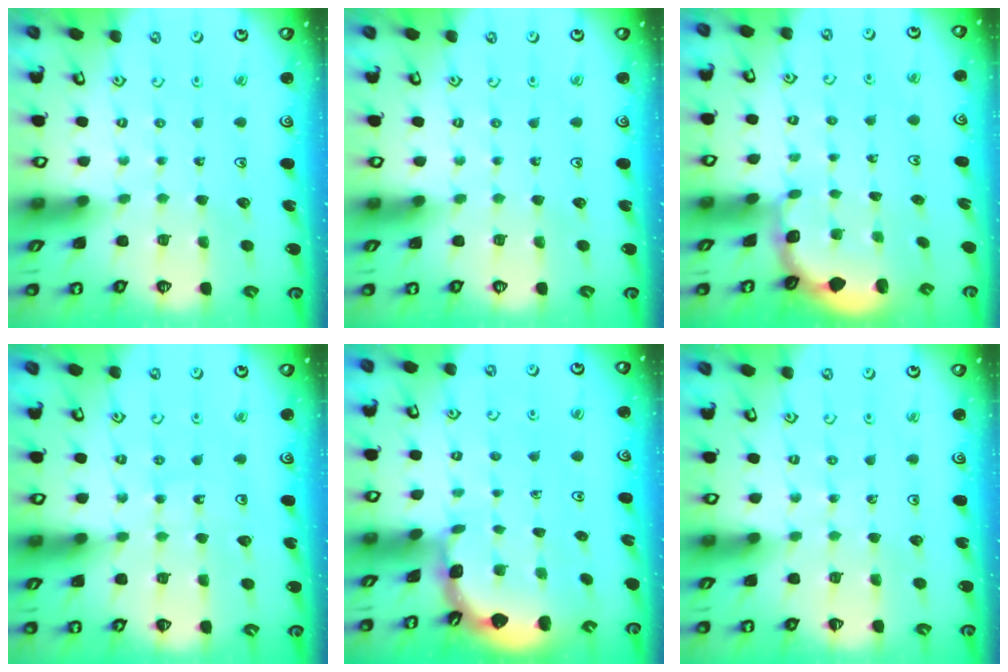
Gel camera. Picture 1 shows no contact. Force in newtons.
{"total": 0.0}
{"total": 1.8, "press": 1.6, "slide": 0.7}
{"total": 8.6, "press": 7.9, "slide": 3.2}
{"total": 1.4, "press": 1.4, "slide": 0.1}
{"total": 2.1, "press": 2.1, "slide": 0.4}